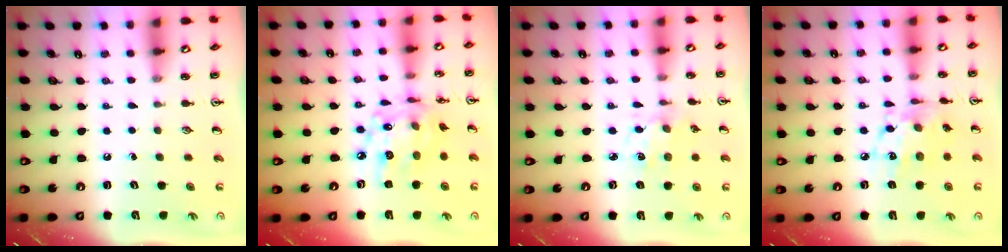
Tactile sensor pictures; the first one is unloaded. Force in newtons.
{"total": 14.7, "press": 14.7, "slide": 1.1}
{"total": 2.7, "press": 2.6, "slide": 0.8}
{"total": 11.7, "press": 11.7, "slide": 0.6}